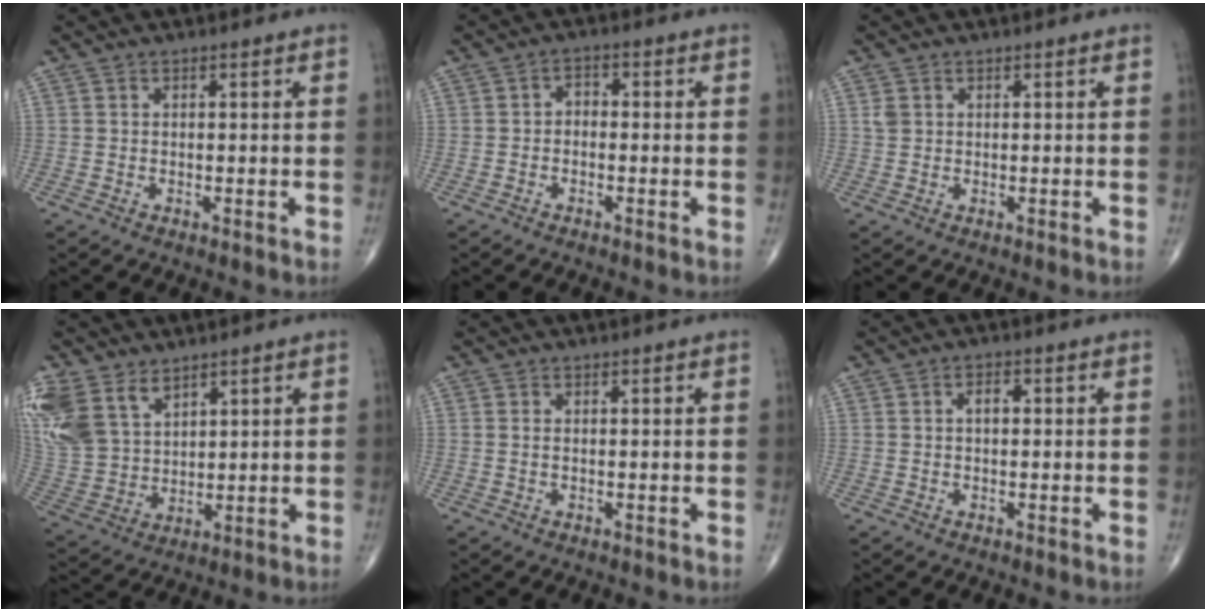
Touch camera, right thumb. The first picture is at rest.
{"total": 2.1, "force": [-0.5, 1.6, 1.4], "torque": [-0.006, 0.014, -0.019]}
{"total": 1.6, "force": [0.5, 1.3, 0.8], "torque": [-0.013, 0.003, 0.013]}
{"total": 16.1, "force": [8.5, 10.6, 8.7], "torque": [-0.204, -0.008, 0.184]}
{"total": 0.6, "force": [0.0, 0.3, 0.5], "torque": [-0.014, 0.001, 0.003]}
{"total": 2.1, "force": [0.2, 1.2, 1.7], "torque": [-0.023, 0.009, 0.000]}